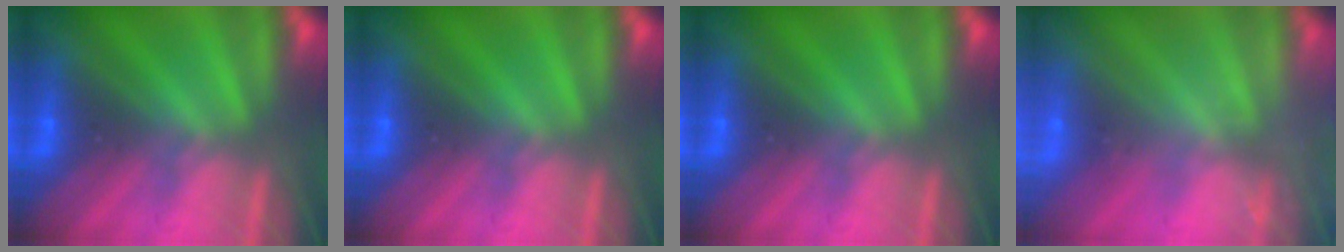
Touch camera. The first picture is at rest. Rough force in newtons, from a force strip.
{"total": 0.0}
{"total": 0.0}
{"total": 2.7}